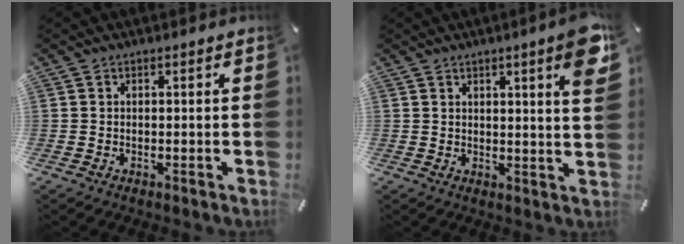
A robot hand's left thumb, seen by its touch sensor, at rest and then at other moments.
{"total": 7.3, "force": [3.7, 1.0, 6.2], "torque": [-0.083, -0.023, 0.055]}